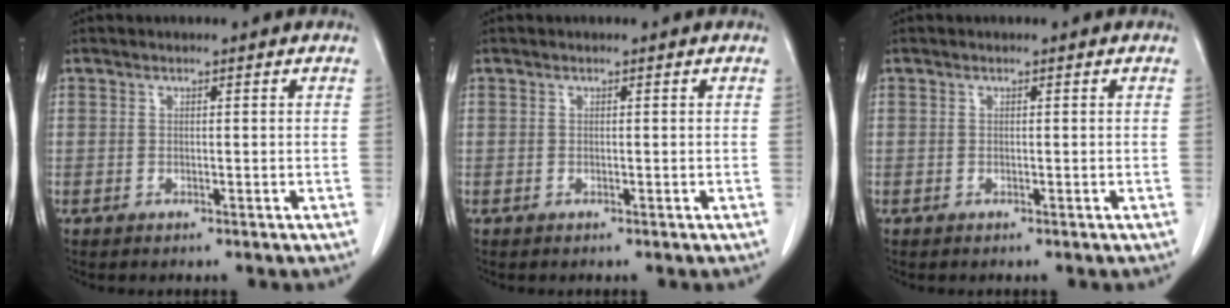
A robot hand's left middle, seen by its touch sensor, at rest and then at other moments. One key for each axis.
{"total": 0.0}
{"total": 0.0}